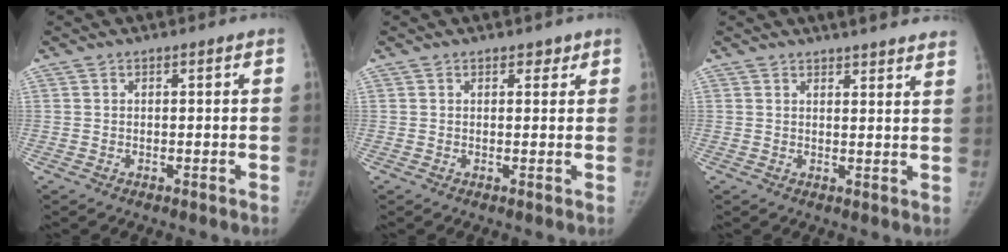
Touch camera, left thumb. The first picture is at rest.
{"total": 1.6, "force": [1.1, 0.9, 0.7], "torque": [0.003, -0.005, 0.012]}
{"total": 11.1, "force": [9.7, 2.0, 4.9], "torque": [-0.034, -0.023, 0.108]}